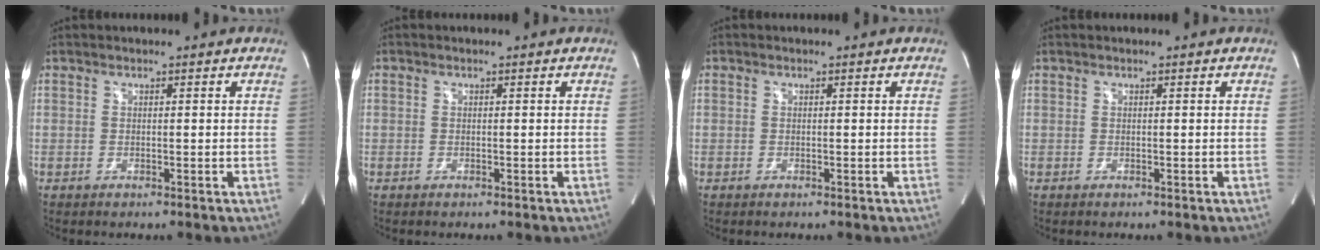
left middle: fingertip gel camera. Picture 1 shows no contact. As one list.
[{"total": 0.0}, {"total": 0.0}, {"total": 0.0}]